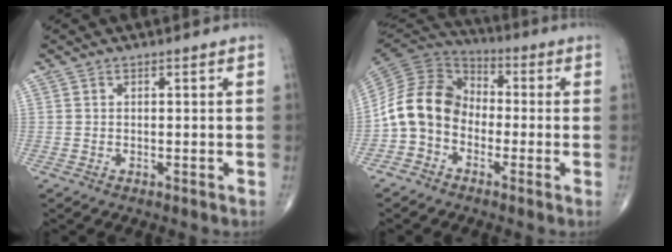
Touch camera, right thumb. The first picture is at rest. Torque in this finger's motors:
{"motor_torque": [1.11, 1.60, 0.97, -0.91, 0.15]}